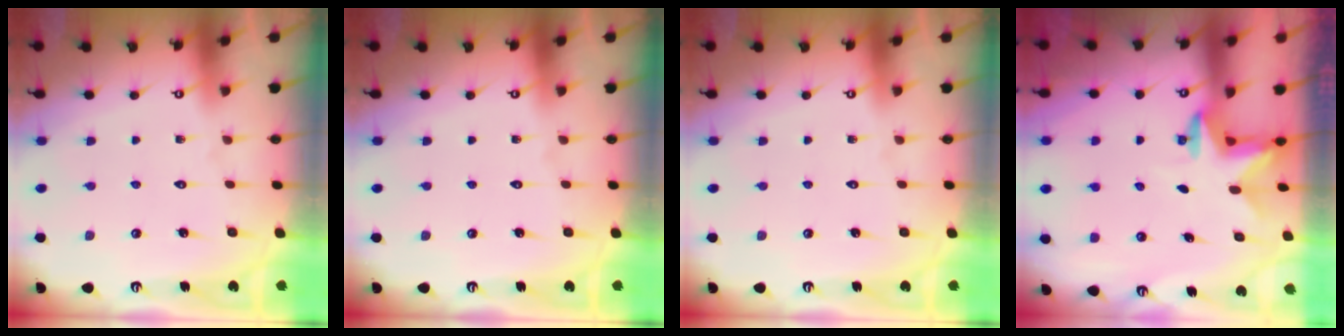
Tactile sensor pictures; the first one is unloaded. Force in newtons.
{"total": 0.0}
{"total": 0.0}
{"total": 2.6, "press": 2.6, "slide": 0.5}